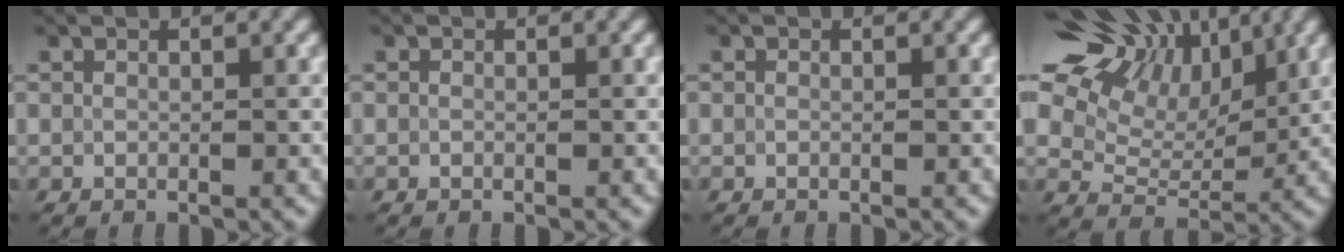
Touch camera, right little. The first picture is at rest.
{"total": 0.0}
{"total": 0.0}
{"total": 11.0, "force": [5.8, 6.1, 7.0], "torque": [-0.136, 0.039, 0.089]}